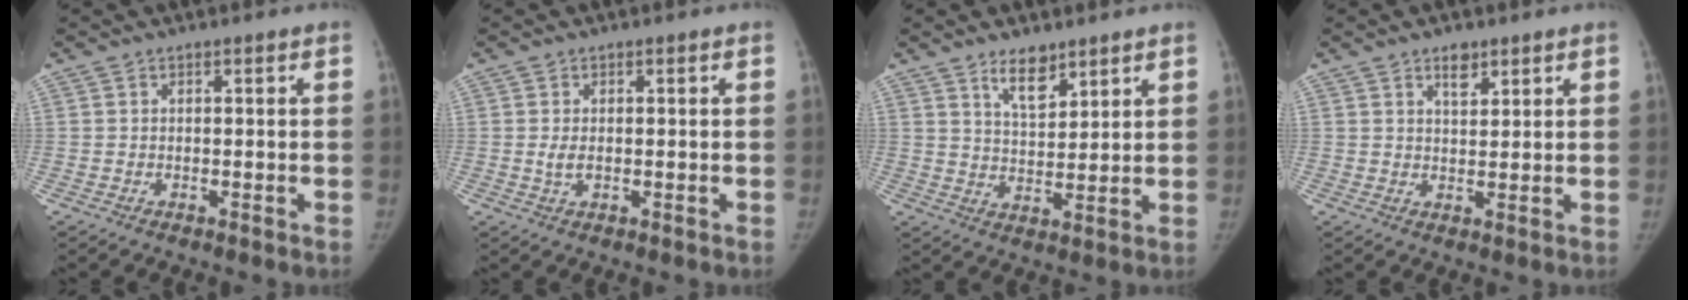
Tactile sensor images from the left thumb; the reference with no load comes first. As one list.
[{"total": 2.1, "force": [0.1, 1.3, 1.7], "torque": [-0.035, -0.005, 0.004]}, {"total": 6.6, "force": [4.7, 2.9, 3.7], "torque": [-0.042, -0.039, 0.085]}, {"total": 3.7, "force": [2.5, 1.8, 2.0], "torque": [-0.019, -0.016, 0.042]}]